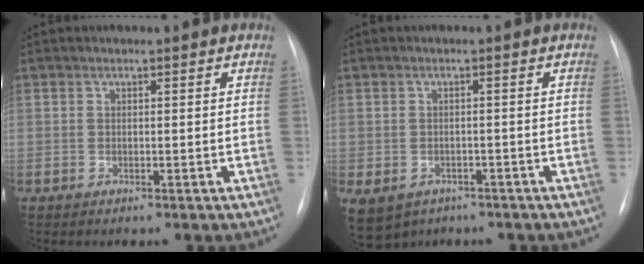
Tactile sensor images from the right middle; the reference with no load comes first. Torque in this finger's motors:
{"motor_torque": [0.98, -0.94, 0.79, 0.18]}